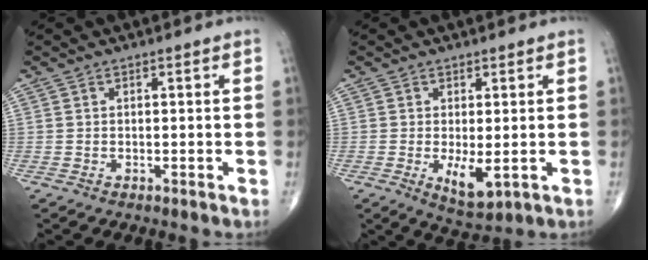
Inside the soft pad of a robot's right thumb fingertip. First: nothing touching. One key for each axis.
{"total": 5.2, "fx": -0.9, "fy": 2.1, "fz": 4.7, "tx": -0.075, "ty": -0.016, "tz": -0.006}